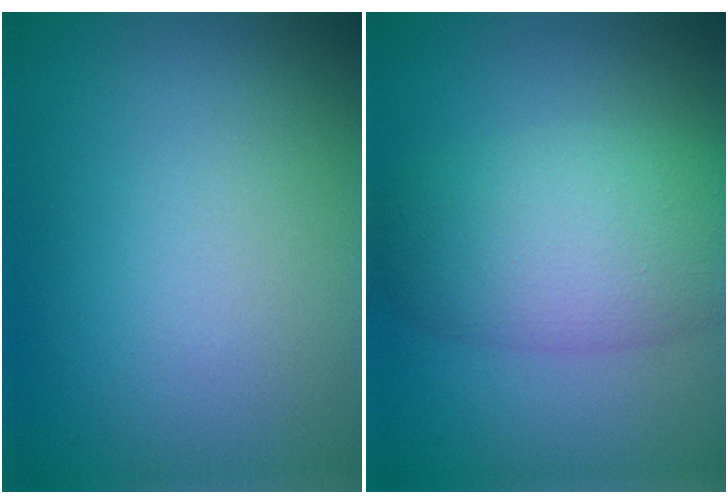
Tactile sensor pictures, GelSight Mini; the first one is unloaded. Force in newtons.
{"total": 6.9, "press": 6.9, "slide": 0.5}